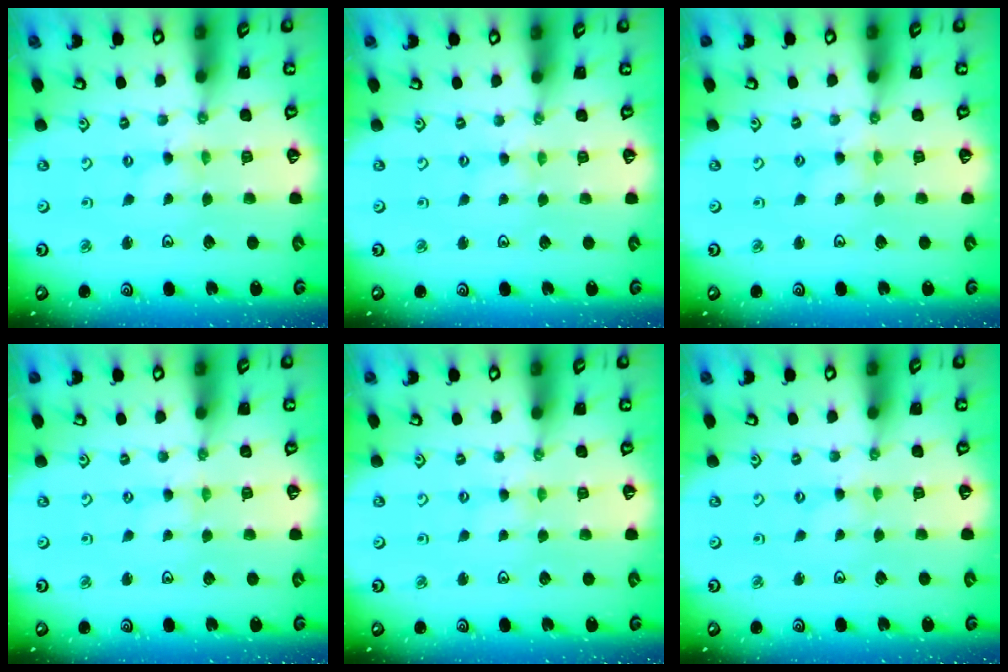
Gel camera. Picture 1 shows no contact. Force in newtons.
{"total": 1.1, "press": 1.1, "slide": 0.2}
{"total": 1.7, "press": 1.7, "slide": 0.3}
{"total": 0.0}
{"total": 1.5, "press": 1.5, "slide": 0.2}
{"total": 0.0}